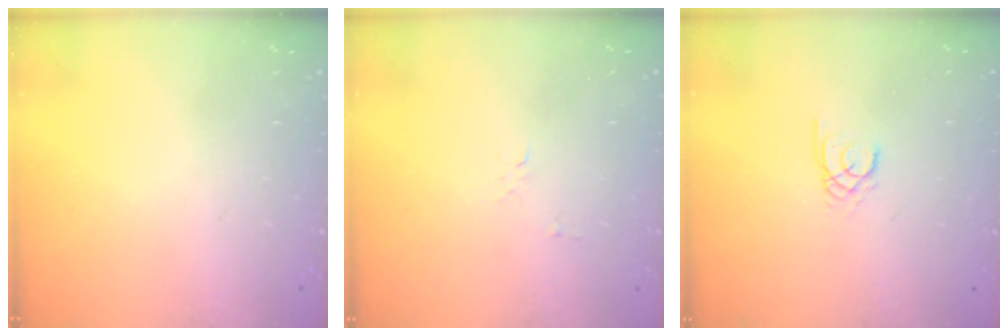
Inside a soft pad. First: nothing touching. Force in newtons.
{"total": 2.7, "press": 2.7, "slide": 0.3}
{"total": 1.7, "press": 1.7, "slide": 0.2}